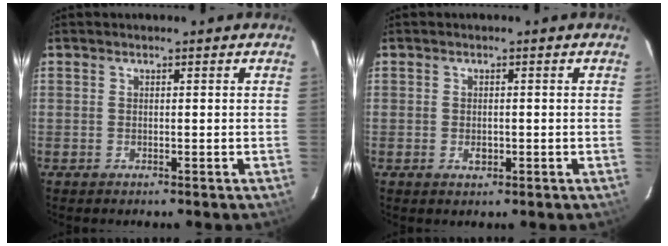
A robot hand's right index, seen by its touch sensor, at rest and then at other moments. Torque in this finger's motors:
{"motor_torque": [0.25, 0.20, -0.02, 0.02]}